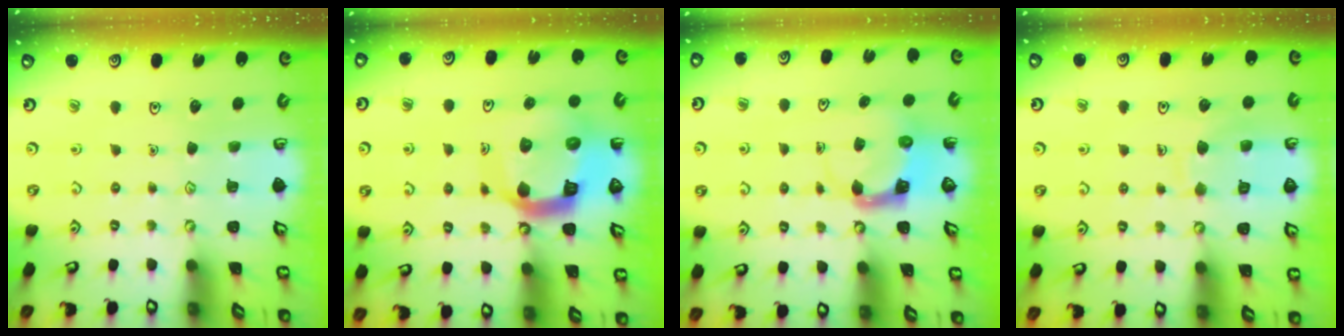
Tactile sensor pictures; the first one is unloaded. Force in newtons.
{"total": 14.7, "press": 14.6, "slide": 1.7}
{"total": 3.7, "press": 3.7, "slide": 0.4}
{"total": 8.6, "press": 8.6, "slide": 0.7}